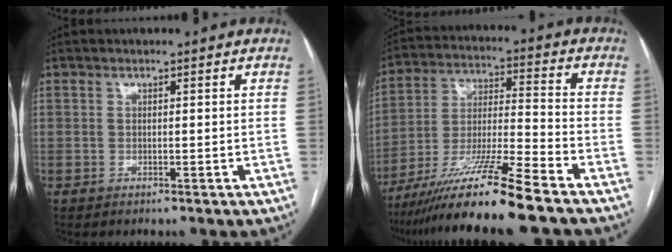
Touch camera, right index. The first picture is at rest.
{"total": 15.2, "force": [-11.7, -1.5, 9.6], "torque": [-0.181, -0.020, -0.211]}